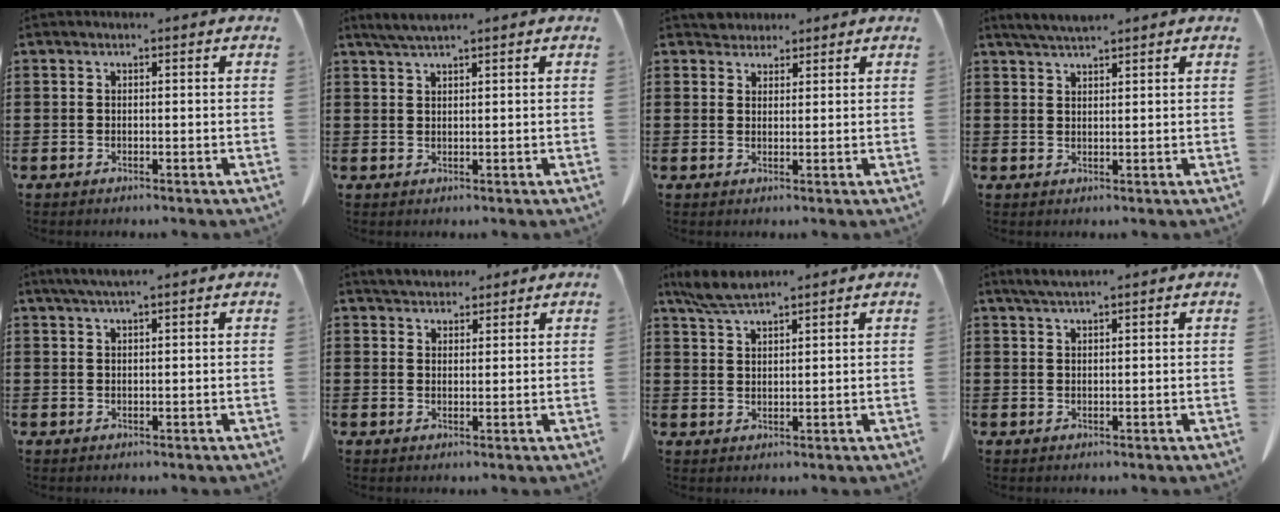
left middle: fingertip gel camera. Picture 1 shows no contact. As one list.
[{"total": 2.1, "force": [1.7, -0.2, 1.1], "torque": [-0.025, -0.001, 0.034]}, {"total": 2.6, "force": [2.4, 0.9, 0.0], "torque": [0.001, -0.002, 0.047]}, {"total": 2.7, "force": [2.5, 0.0, 1.1], "torque": [-0.028, -0.005, 0.048]}, {"total": 2.1, "force": [1.5, 0.0, 1.4], "torque": [-0.029, -0.002, 0.029]}, {"total": 2.6, "force": [2.6, 0.6, 0.0], "torque": [-0.007, -0.004, 0.051]}, {"total": 4.2, "force": [3.6, 0.5, 2.2], "torque": [-0.053, -0.008, 0.068]}, {"total": 1.8, "force": [1.6, -0.2, 0.9], "torque": [-0.021, -0.001, 0.030]}]